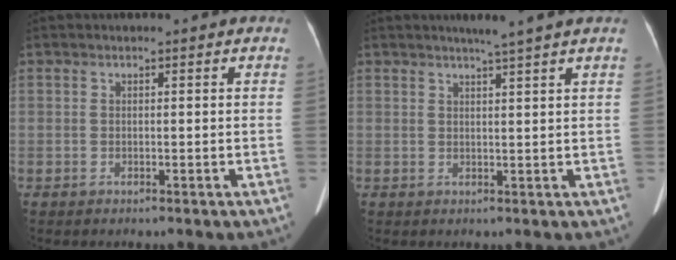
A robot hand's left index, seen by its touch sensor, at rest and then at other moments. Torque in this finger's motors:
{"motor_torque": [0.31, -0.20, 0.04, 0.05]}